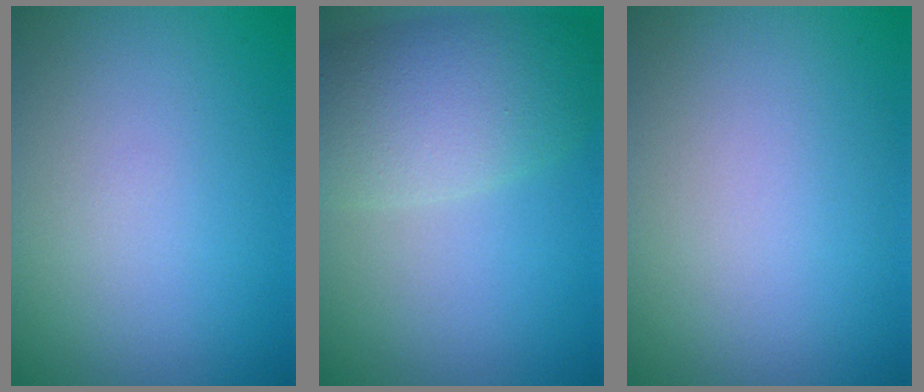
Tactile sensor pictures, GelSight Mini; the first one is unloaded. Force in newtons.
{"total": 6.8, "press": 6.7, "slide": 0.6}
{"total": 0.0}